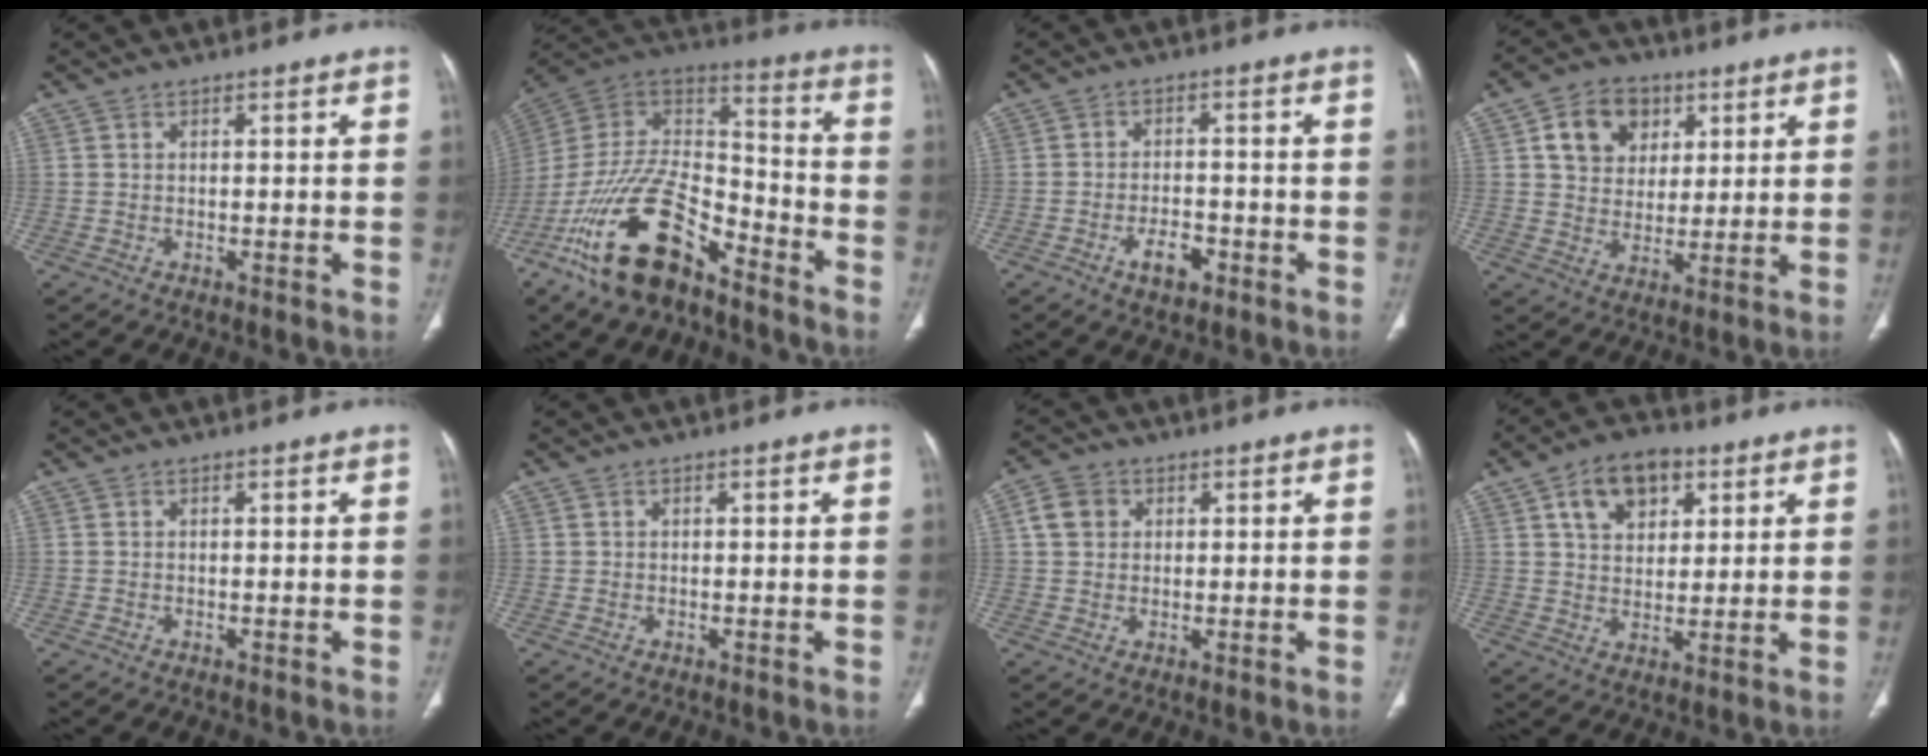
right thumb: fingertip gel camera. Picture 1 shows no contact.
{"total": 22.1, "force": [-13.8, 10.0, 14.1], "torque": [-0.256, 0.074, -0.251]}
{"total": 4.9, "force": [-2.6, 2.6, 3.3], "torque": [-0.049, 0.016, -0.042]}
{"total": 10.6, "force": [3.9, 8.5, 5.0], "torque": [-0.048, -0.010, 0.068]}
{"total": 0.0}
{"total": 0.0}
{"total": 4.8, "force": [1.4, 4.0, 2.2], "torque": [-0.024, 0.003, 0.025]}
{"total": 10.5, "force": [4.6, 7.0, 6.4], "torque": [-0.073, -0.008, 0.073]}